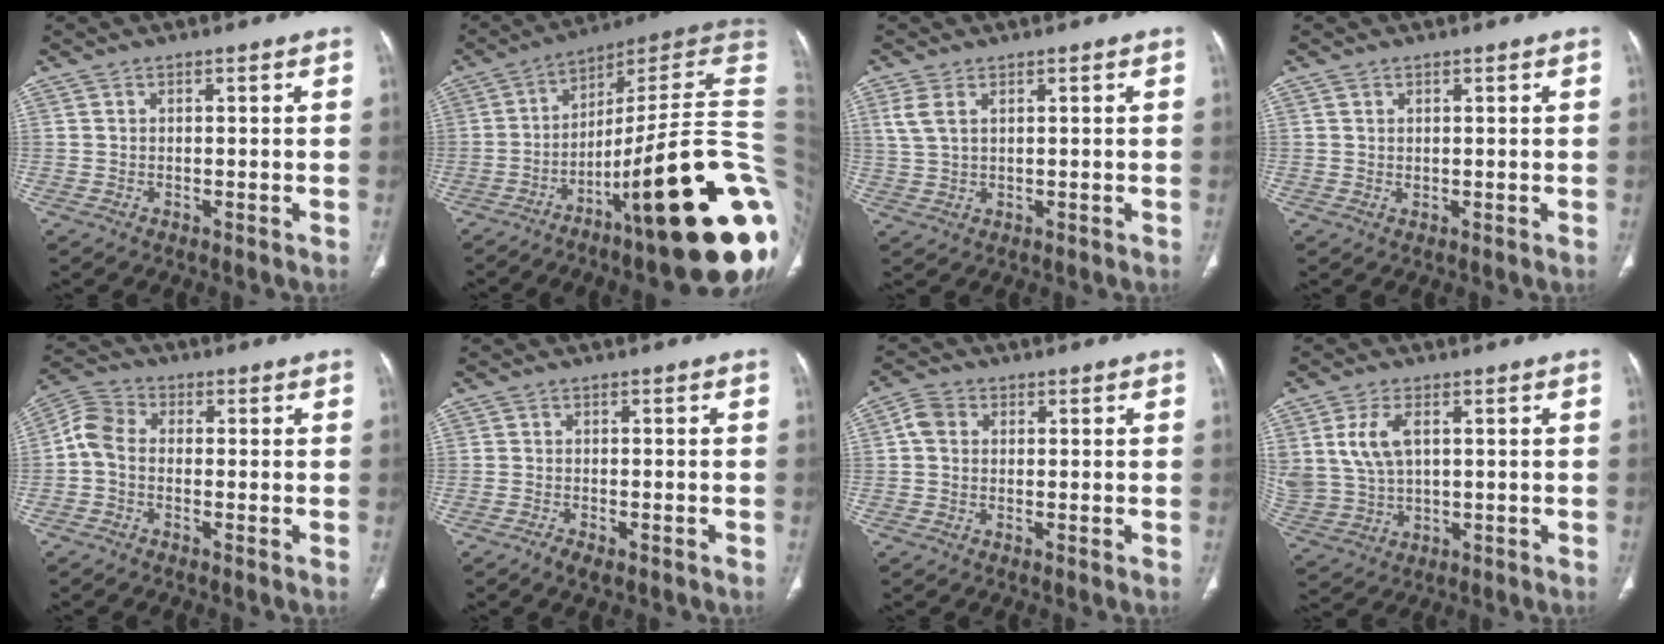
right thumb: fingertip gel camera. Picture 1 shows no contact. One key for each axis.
{"total": 29.2, "fx": -7.7, "fy": 4.7, "fz": 27.7, "tx": -0.305, "ty": 0.051, "tz": -0.118}
{"total": 3.7, "fx": 1.6, "fy": 2.0, "fz": 2.7, "tx": -0.069, "ty": 0.004, "tz": 0.039}
{"total": 0.8, "fx": 0.5, "fy": 0.6, "fz": 0.4, "tx": -0.005, "ty": -0.004, "tz": 0.010}
{"total": 5.5, "fx": -0.8, "fy": 3.8, "fz": 3.9, "tx": -0.074, "ty": 0.017, "tz": -0.034}
{"total": 2.5, "fx": -1.7, "fy": 1.0, "fz": 1.5, "tx": -0.029, "ty": 0.005, "tz": -0.027}
{"total": 3.4, "fx": 0.4, "fy": 2.8, "fz": 1.9, "tx": -0.032, "ty": 0.010, "tz": 0.002}
{"total": 8.7, "fx": 2.3, "fy": 5.4, "fz": 6.4, "tx": -0.137, "ty": -0.003, "tz": 0.056}